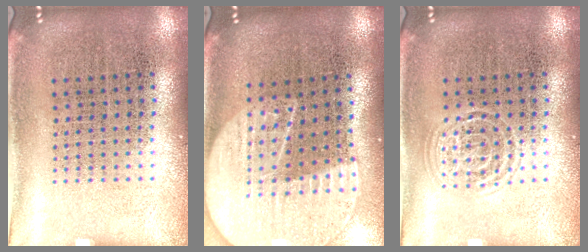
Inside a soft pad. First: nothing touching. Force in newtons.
{"total": 2.3, "press": 2.0, "slide": 1.2}
{"total": 1.5, "press": 1.4, "slide": 0.1}